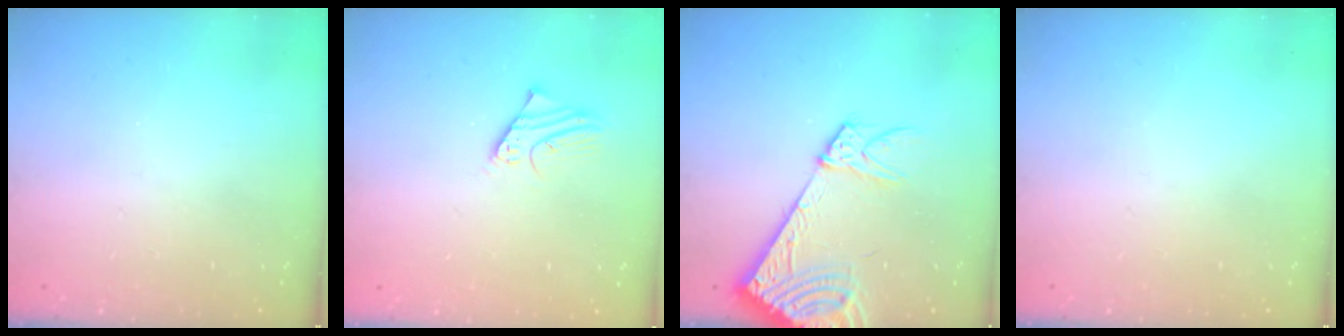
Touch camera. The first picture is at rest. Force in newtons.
{"total": 2.3, "press": 2.3, "slide": 0.2}
{"total": 12.8, "press": 12.5, "slide": 2.6}
{"total": 0.0}